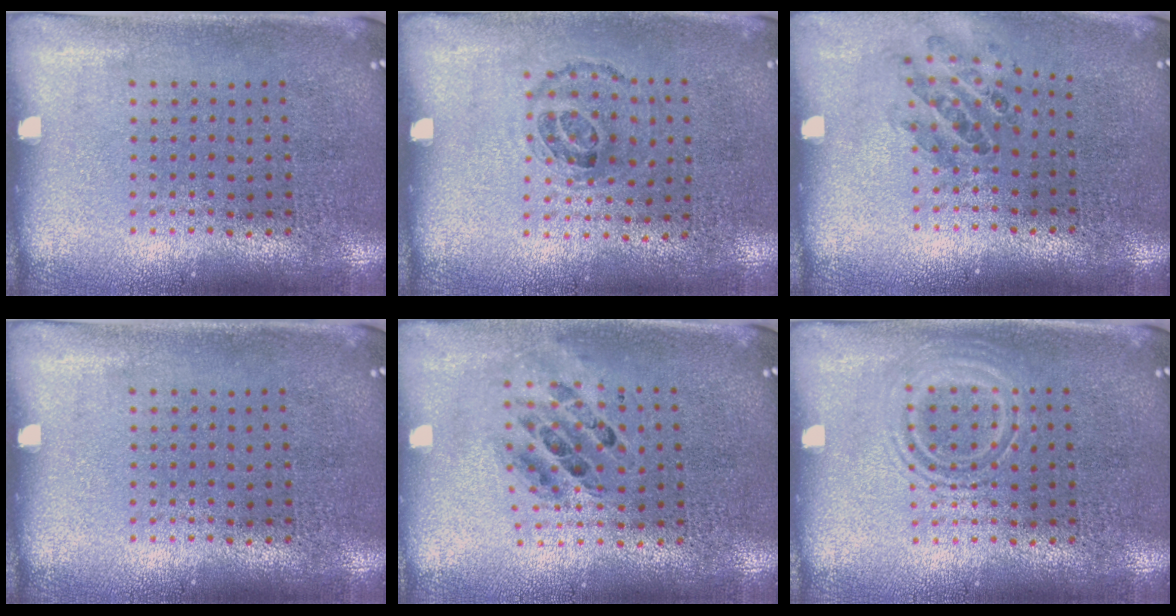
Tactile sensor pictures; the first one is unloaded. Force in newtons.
{"total": 1.0, "press": 0.7, "slide": 0.7}
{"total": 0.9, "press": 0.9, "slide": 0.1}
{"total": 0.0}
{"total": 0.6, "press": 0.6, "slide": 0.2}
{"total": 2.1, "press": 2.1, "slide": 0.3}